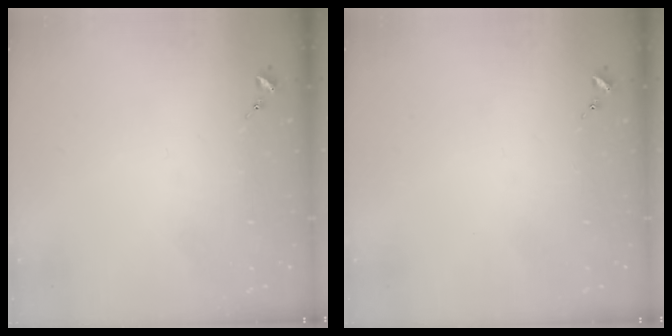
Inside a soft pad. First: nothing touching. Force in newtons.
{"total": 0.0}